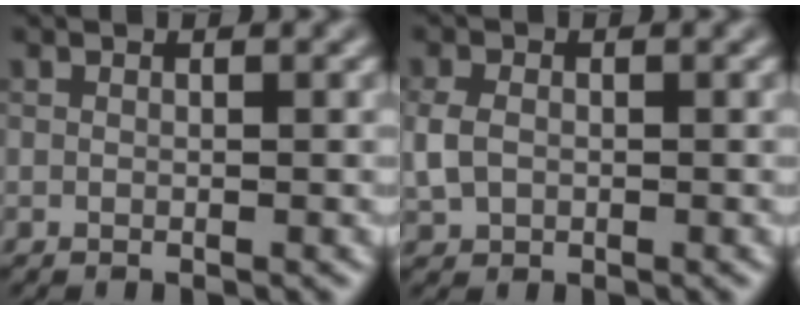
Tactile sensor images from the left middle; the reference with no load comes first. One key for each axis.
{"total": 2.4, "fx": -0.1, "fy": 1.9, "fz": 1.5, "tx": -0.035, "ty": 0.000, "tz": -0.004}